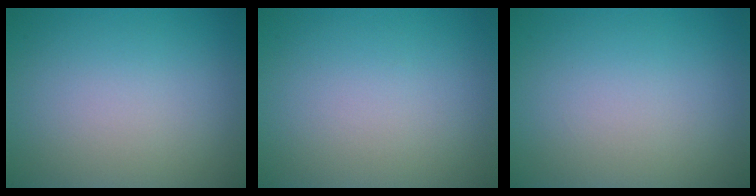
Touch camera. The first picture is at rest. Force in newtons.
{"total": 0.0}
{"total": 0.0}